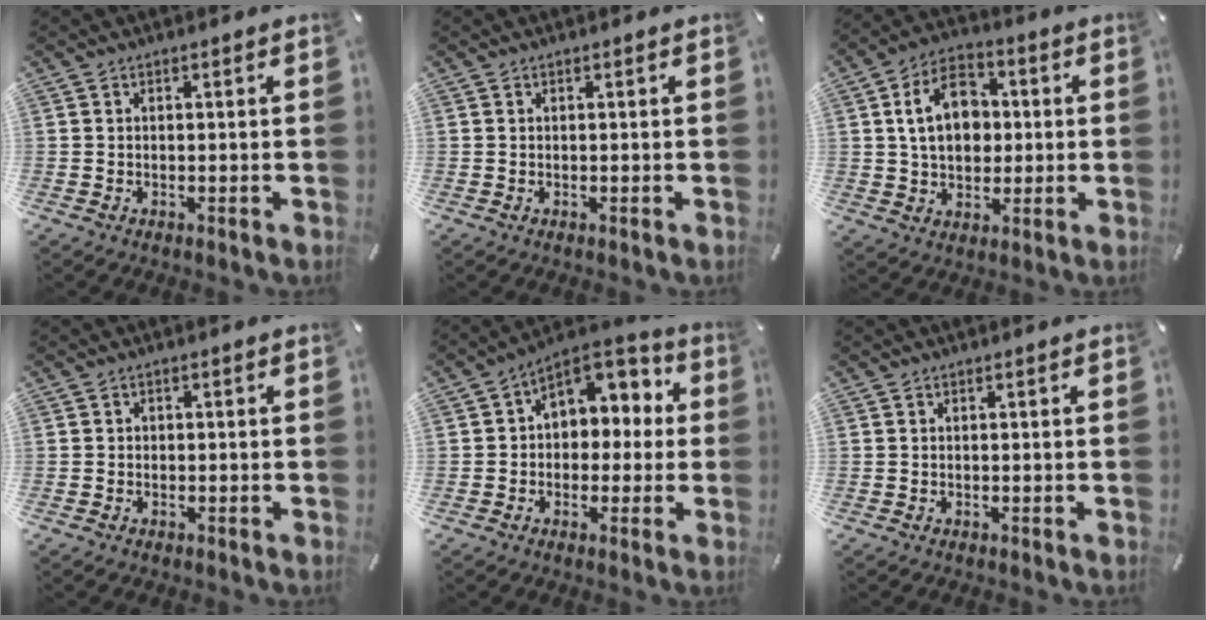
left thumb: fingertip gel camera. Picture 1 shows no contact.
{"total": 0.0}
{"total": 12.6, "force": [1.5, 9.6, 8.1], "torque": [-0.143, 0.008, 0.022]}
{"total": 1.0, "force": [-0.4, 0.9, 0.2], "torque": [-0.003, 0.005, -0.011]}
{"total": 8.1, "force": [1.7, 7.1, 3.5], "torque": [-0.048, -0.006, 0.030]}
{"total": 0.0}